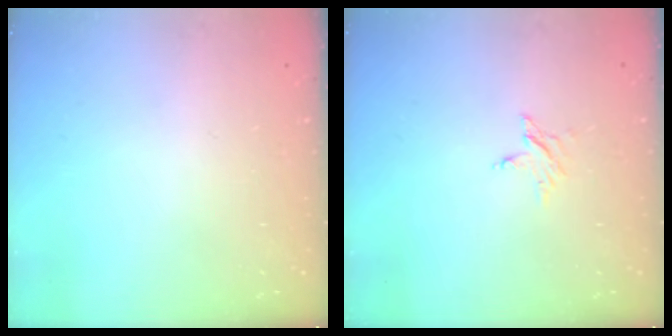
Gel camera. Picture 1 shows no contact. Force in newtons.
{"total": 2.7, "press": 2.7, "slide": 0.3}